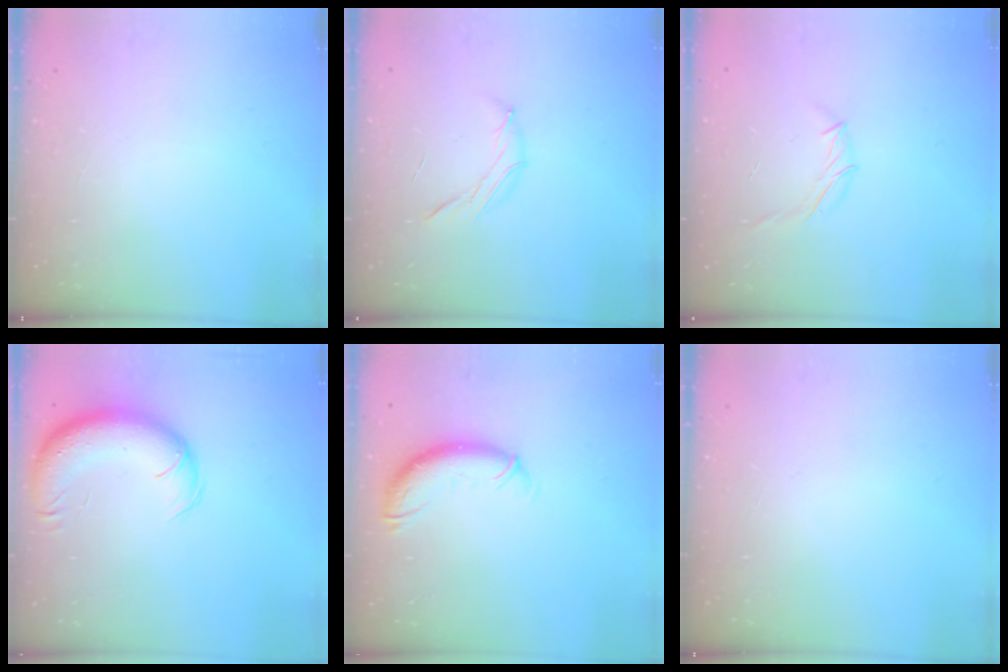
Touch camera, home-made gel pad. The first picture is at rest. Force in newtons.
{"total": 7.0, "press": 6.9, "slide": 1.4}
{"total": 6.4, "press": 6.3, "slide": 1.4}
{"total": 13.8, "press": 13.2, "slide": 4.1}
{"total": 10.6, "press": 10.6, "slide": 1.0}
{"total": 0.0}